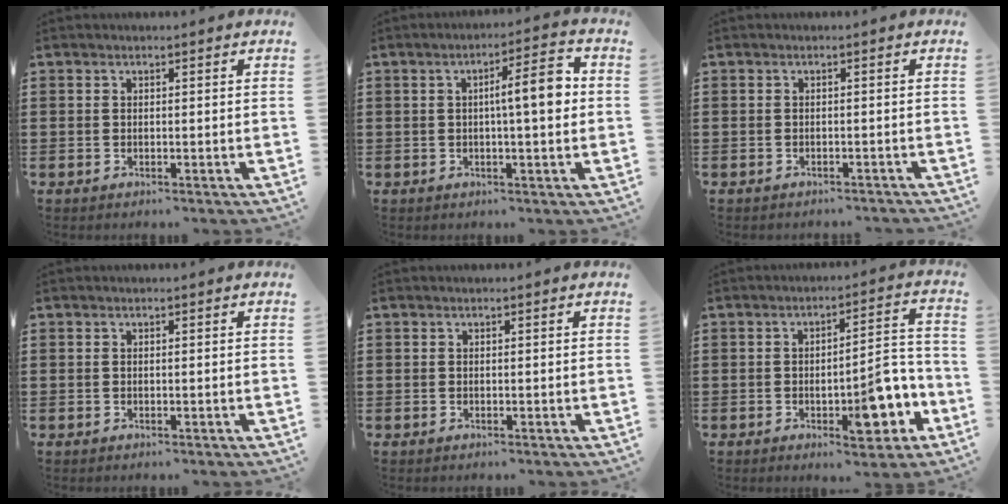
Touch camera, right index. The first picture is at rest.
{"total": 6.7, "force": [0.5, 1.1, 6.6], "torque": [-0.107, -0.005, 0.000]}
{"total": 0.7, "force": [-0.7, 0.1, 0.2], "torque": [-0.006, -0.001, -0.013]}
{"total": 0.0}
{"total": 0.0}
{"total": 9.0, "force": [-3.3, 3.2, 7.7], "torque": [-0.097, -0.003, -0.053]}